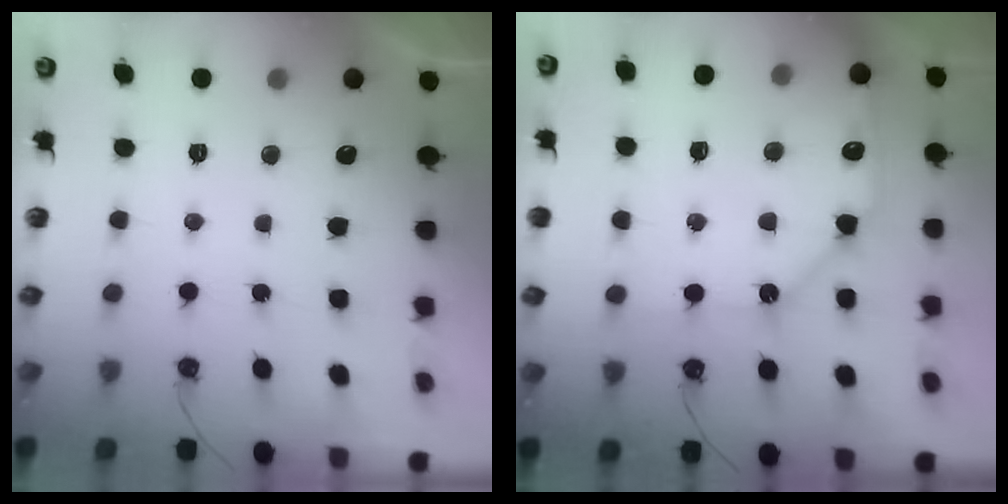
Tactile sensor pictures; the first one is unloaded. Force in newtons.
{"total": 14.6, "press": 14.4, "slide": 2.2}